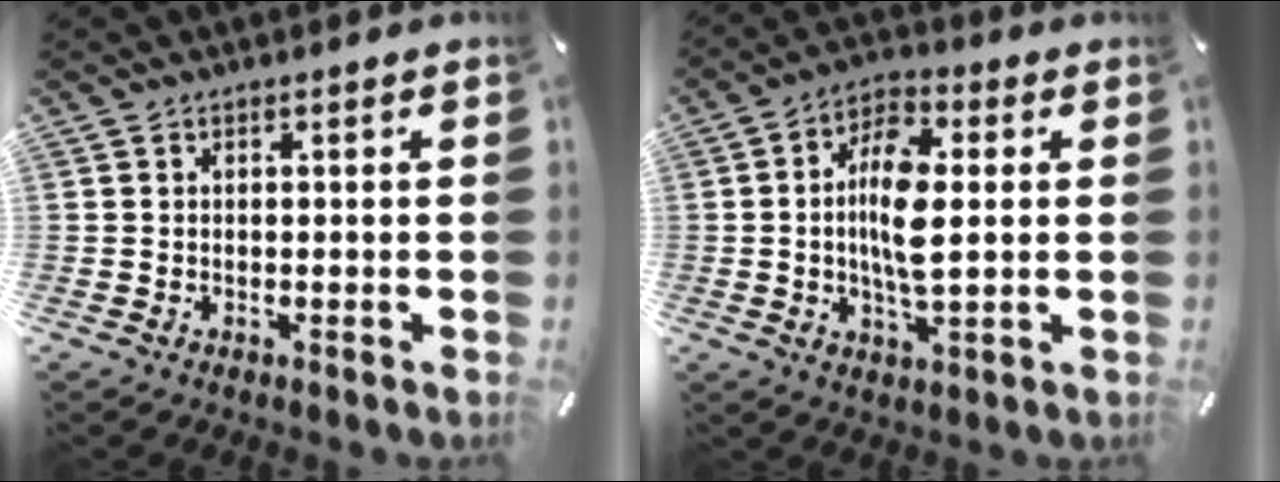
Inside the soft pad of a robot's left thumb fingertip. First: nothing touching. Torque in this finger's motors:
{"motor_torque": [0.26, 0.20, 0.82, 0.51, 0.16]}